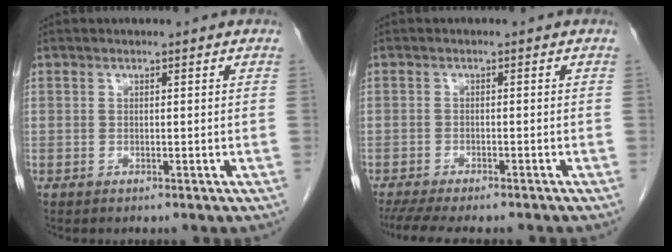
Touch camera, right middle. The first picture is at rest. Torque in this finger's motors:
{"motor_torque": [0.23, -0.21, 0.05, 0.05]}